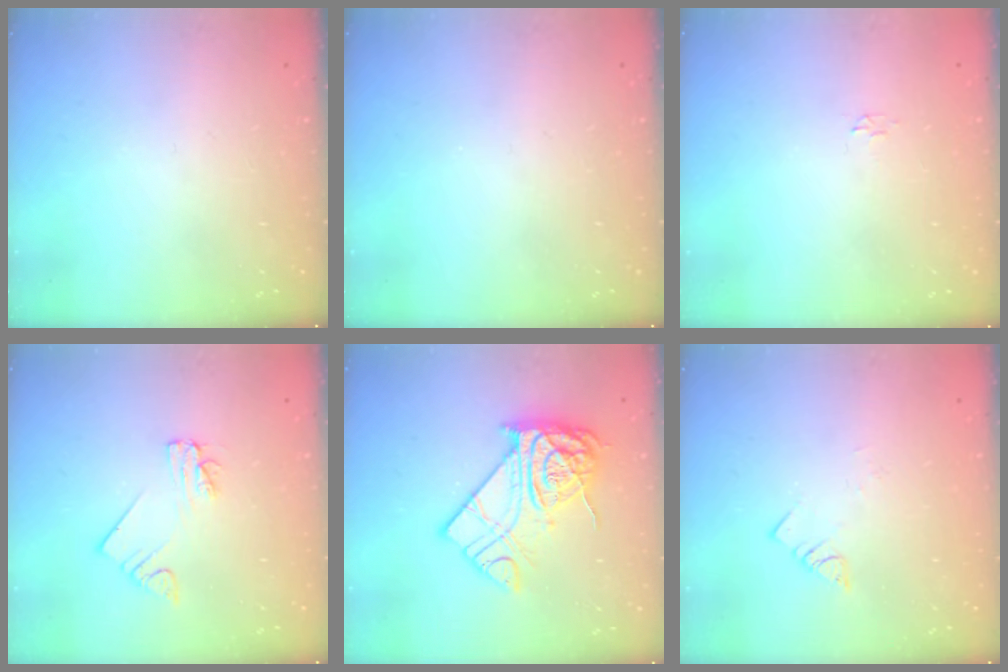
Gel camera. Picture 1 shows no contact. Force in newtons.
{"total": 0.0}
{"total": 1.9, "press": 1.9, "slide": 0.3}
{"total": 1.9, "press": 1.9, "slide": 0.2}
{"total": 17.2, "press": 17.2, "slide": 1.3}
{"total": 1.7, "press": 1.7, "slide": 0.1}